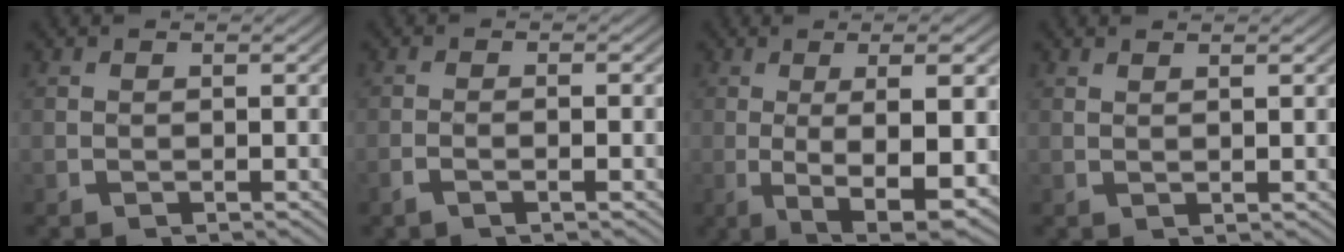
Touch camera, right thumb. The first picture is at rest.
{"total": 1.5, "force": [-0.8, 0.1, 1.3], "torque": [-0.031, 0.002, -0.018]}
{"total": 11.3, "force": [-2.4, 4.6, 10.1], "torque": [-0.174, -0.034, -0.015]}
{"total": 1.1, "force": [0.8, -0.2, 0.7], "torque": [-0.013, 0.000, 0.019]}